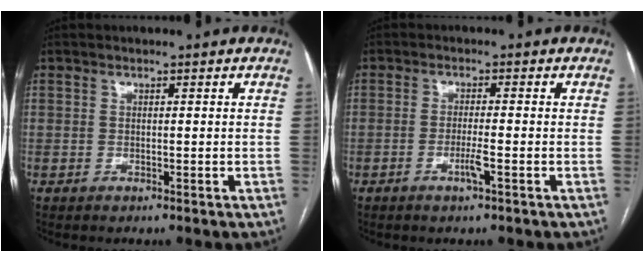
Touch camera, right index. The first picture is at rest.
{"total": 2.6, "force": [-1.2, -0.1, 2.3], "torque": [-0.046, -0.004, -0.023]}